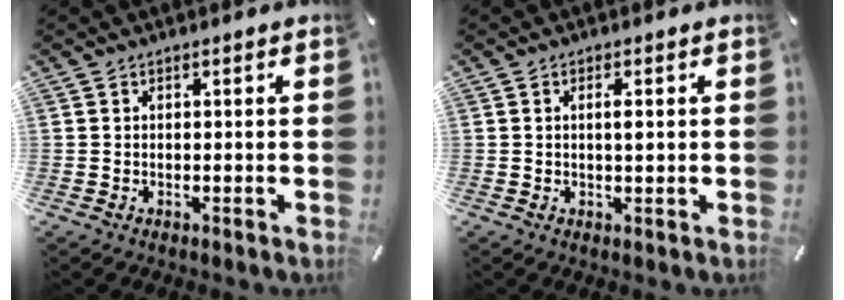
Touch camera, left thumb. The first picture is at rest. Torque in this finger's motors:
{"motor_torque": [0.21, 0.08, 0.12, -0.14, 0.06]}